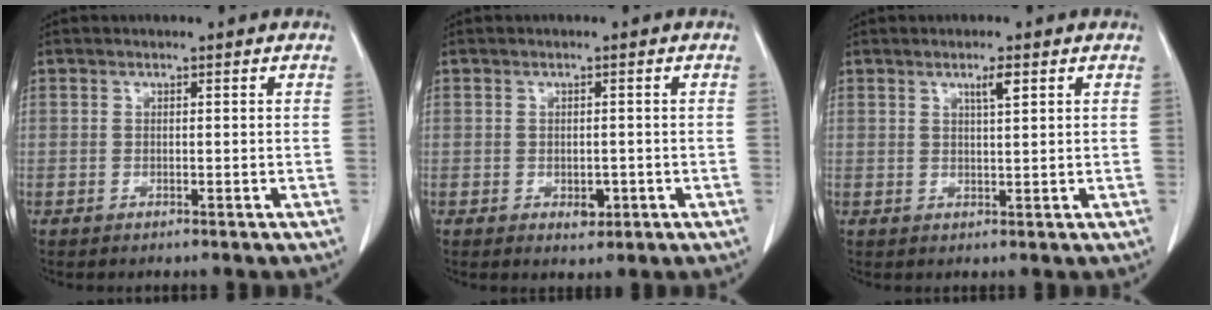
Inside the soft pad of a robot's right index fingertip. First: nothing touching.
{"total": 2.3, "force": [-0.8, 1.4, 1.6], "torque": [-0.023, 0.001, -0.004]}
{"total": 2.2, "force": [1.2, 0.1, 1.8], "torque": [-0.036, -0.002, 0.022]}